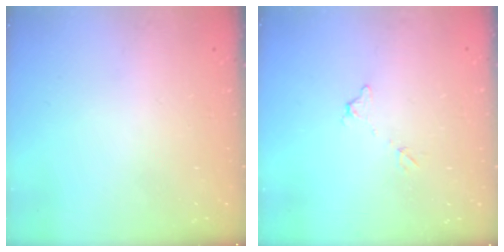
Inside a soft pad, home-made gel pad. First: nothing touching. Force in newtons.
{"total": 5.5, "press": 5.5, "slide": 0.3}